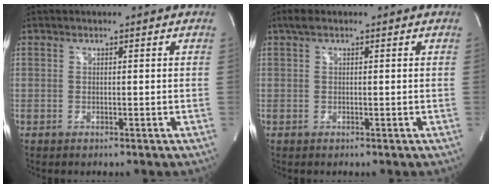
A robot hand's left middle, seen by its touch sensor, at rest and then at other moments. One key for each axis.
{"total": 1.6, "fx": 1.0, "fy": 0.5, "fz": 1.1, "tx": -0.026, "ty": 0.019, "tz": 0.016}